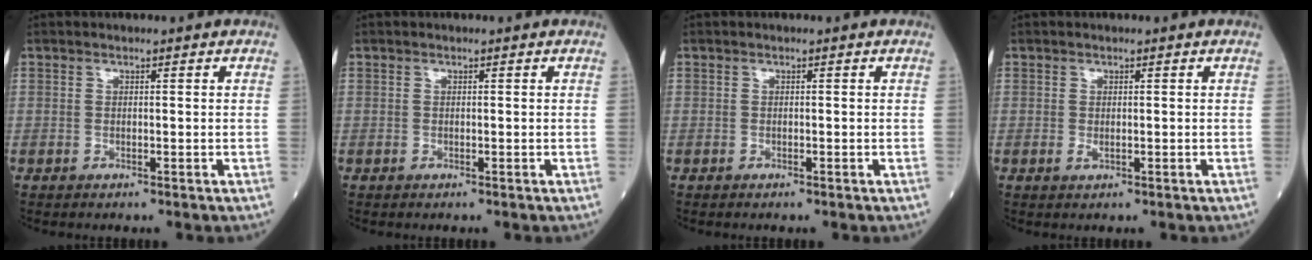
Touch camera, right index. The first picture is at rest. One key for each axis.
{"total": 0.0}
{"total": 0.0}
{"total": 0.8, "fx": -0.1, "fy": 0.4, "fz": 0.6, "tx": -0.013, "ty": -0.001, "tz": -0.002}